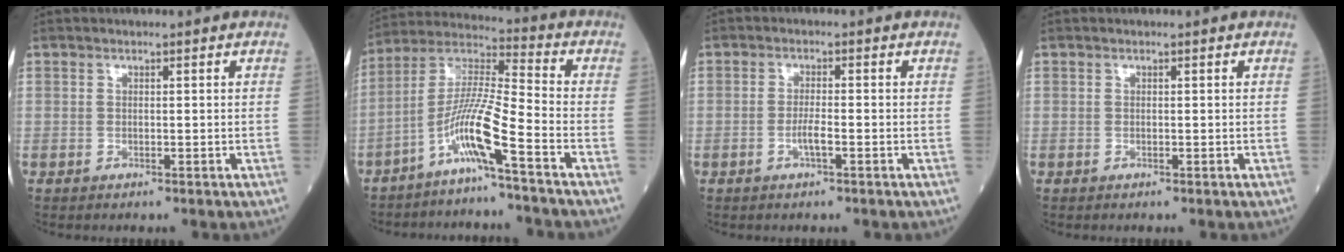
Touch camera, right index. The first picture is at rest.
{"total": 9.7, "force": [-5.2, -1.1, 8.1], "torque": [-0.166, 0.000, -0.112]}
{"total": 2.4, "force": [-1.0, 0.1, 2.2], "torque": [-0.041, 0.000, -0.022]}
{"total": 0.0}